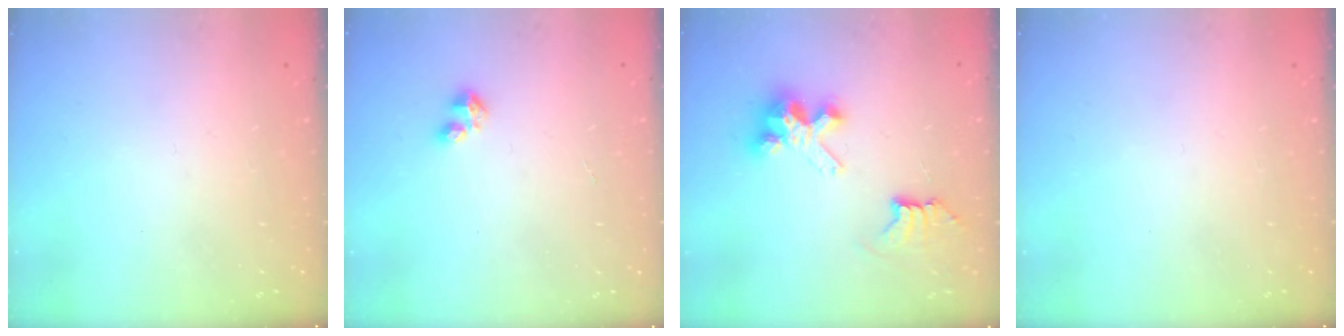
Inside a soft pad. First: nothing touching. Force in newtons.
{"total": 2.7, "press": 2.7, "slide": 0.4}
{"total": 7.9, "press": 7.9, "slide": 0.2}
{"total": 0.0}